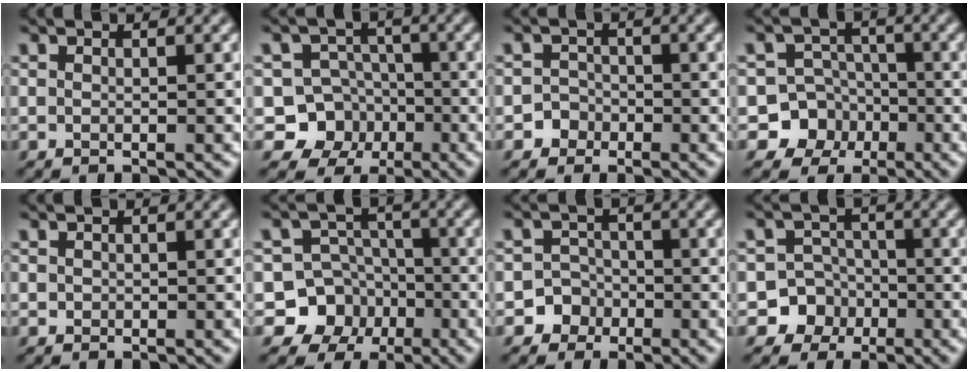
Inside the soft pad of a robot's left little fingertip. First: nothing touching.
{"total": 7.3, "force": [-2.8, 6.7, 1.2], "torque": [-0.003, 0.006, -0.073]}
{"total": 1.9, "force": [-1.0, 1.6, -0.1], "torque": [0.023, 0.008, -0.024]}
{"total": 7.8, "force": [-3.3, 7.0, 0.6], "torque": [0.005, -0.004, -0.077]}
{"total": 0.0}
{"total": 8.8, "force": [-3.8, 7.9, 1.0], "torque": [-0.005, 0.001, -0.085]}
{"total": 4.0, "force": [-2.1, 3.4, -0.1], "torque": [0.042, 0.001, -0.048]}
{"total": 6.6, "force": [-2.9, 5.9, 0.4], "torque": [0.018, -0.002, -0.070]}